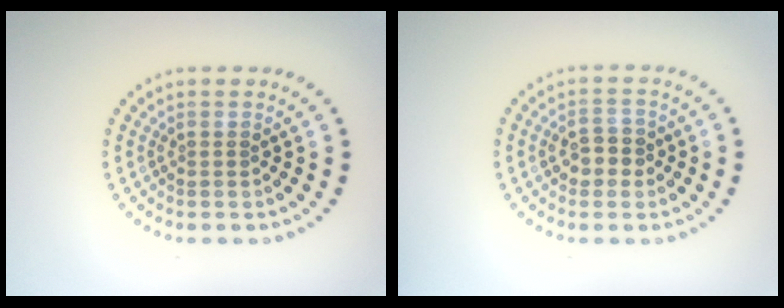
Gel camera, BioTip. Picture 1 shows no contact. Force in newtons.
{"total": 2.5, "press": 2.5, "slide": 0.4}